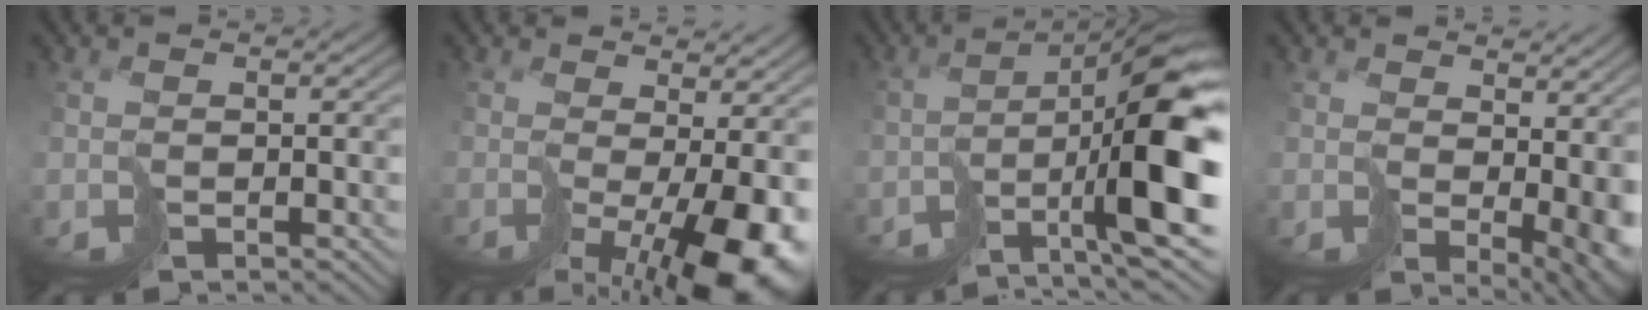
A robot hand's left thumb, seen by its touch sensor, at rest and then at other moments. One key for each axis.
{"total": 11.7, "fx": -2.8, "fy": 4.2, "fz": 10.6, "tx": -0.173, "ty": -0.022, "tz": -0.033}
{"total": 14.9, "fx": -4.5, "fy": 4.7, "fz": 13.3, "tx": -0.213, "ty": -0.005, "tz": -0.076}
{"total": 8.9, "fx": 1.7, "fy": 4.6, "fz": 7.4, "tx": -0.107, "ty": -0.020, "tz": 0.054}